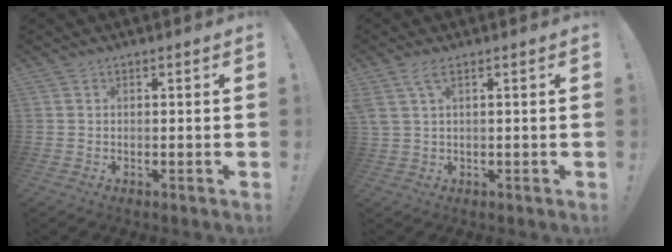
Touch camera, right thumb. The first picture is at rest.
{"total": 3.5, "force": [1.6, 0.9, 2.9], "torque": [-0.059, -0.001, 0.031]}